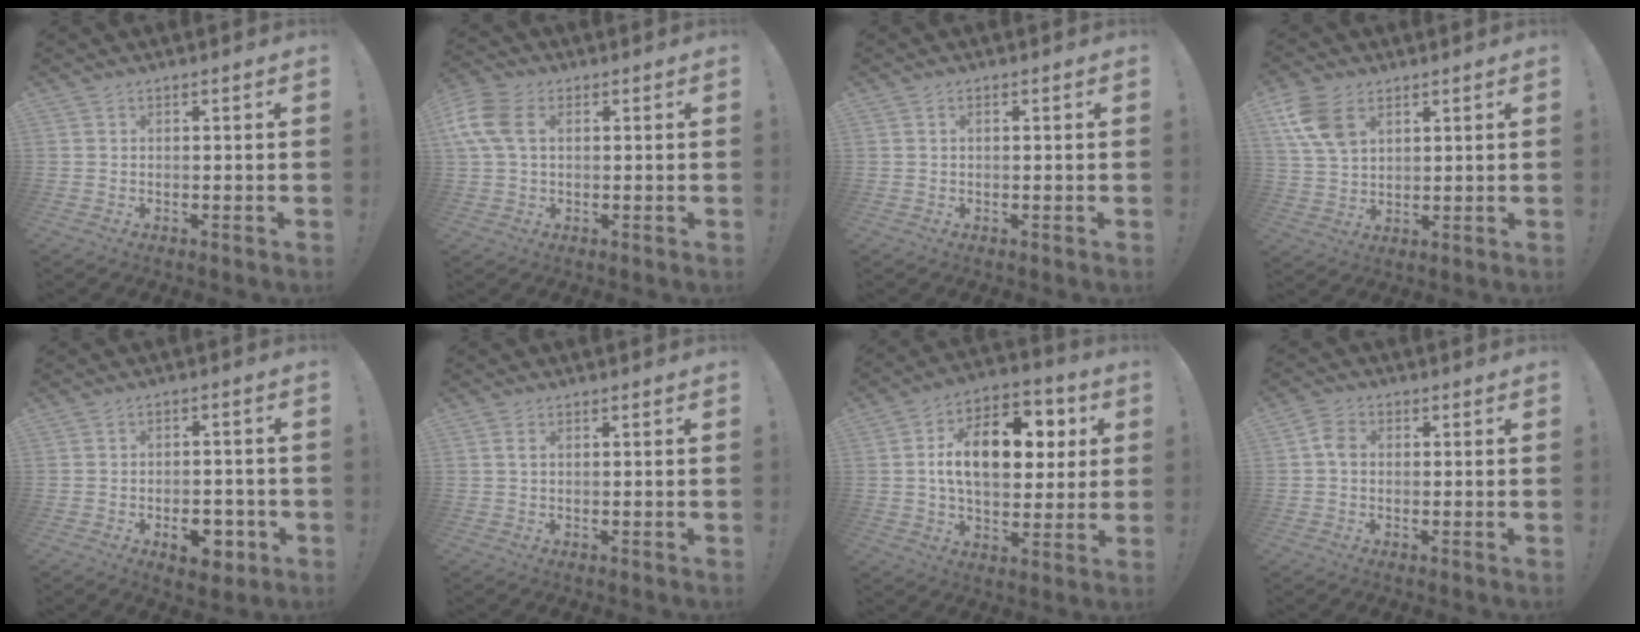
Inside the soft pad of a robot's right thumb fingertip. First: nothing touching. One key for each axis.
{"total": 10.8, "fx": 2.5, "fy": 7.2, "fz": 7.7, "tx": -0.166, "ty": 0.002, "tz": 0.048}
{"total": 0.8, "fx": 0.2, "fy": 0.4, "fz": 0.7, "tx": -0.019, "ty": 0.004, "tz": 0.005}
{"total": 11.1, "fx": 5.4, "fy": 7.1, "fz": 6.7, "tx": -0.126, "ty": -0.014, "tz": 0.106}
{"total": 8.5, "fx": -4.2, "fy": 5.2, "fz": 5.3, "tx": -0.045, "ty": 0.023, "tz": -0.065}
{"total": 1.2, "fx": 0.5, "fy": 0.6, "fz": 0.9, "tx": -0.012, "ty": 0.000, "tz": 0.006}
{"total": 17.6, "fx": 3.2, "fy": 10.8, "fz": 13.5, "tx": -0.203, "ty": -0.001, "tz": 0.055}
{"total": 4.4, "fx": -0.1, "fy": 3.3, "fz": 3.0, "tx": -0.045, "ty": 0.010, "tz": 0.001}